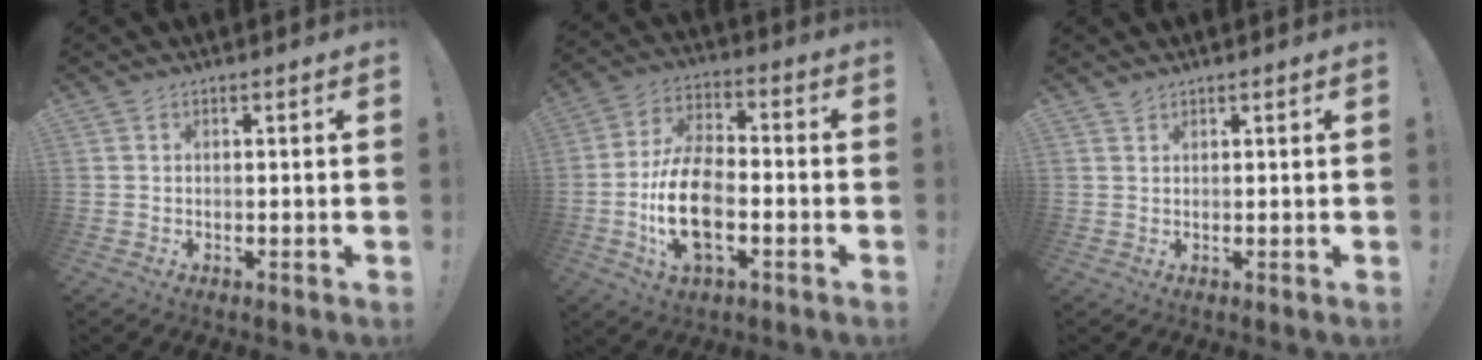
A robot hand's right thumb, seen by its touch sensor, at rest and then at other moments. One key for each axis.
{"total": 16.4, "fx": -4.6, "fy": 9.4, "fz": 12.7, "tx": -0.240, "ty": 0.021, "tz": -0.076}
{"total": 1.0, "fx": 0.9, "fy": 0.3, "fz": 0.3, "tx": -0.004, "ty": -0.003, "tz": 0.017}